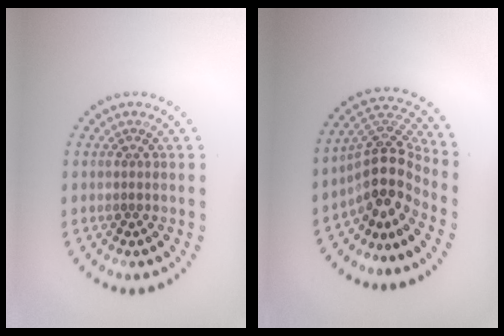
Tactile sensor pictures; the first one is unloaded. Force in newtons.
{"total": 5.0, "press": 3.7, "slide": 3.4}